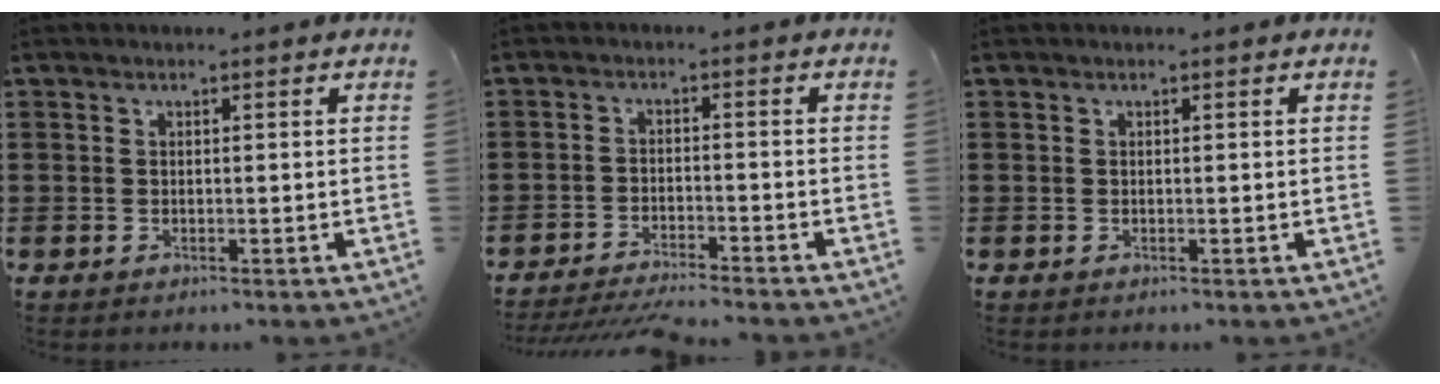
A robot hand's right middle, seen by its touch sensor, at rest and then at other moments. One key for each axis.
{"total": 3.9, "fx": -3.7, "fy": 0.0, "fz": 1.0, "tx": -0.025, "ty": -0.007, "tz": -0.078}
{"total": 0.0}